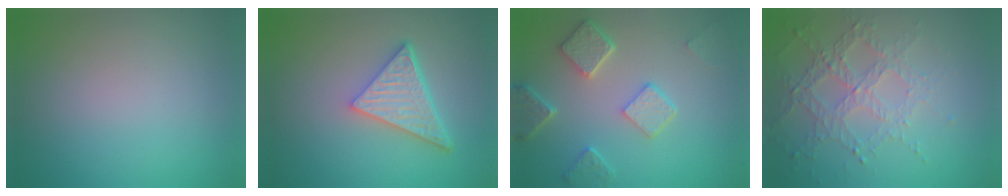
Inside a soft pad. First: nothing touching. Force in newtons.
{"total": 5.5, "press": 4.1, "slide": 3.7}
{"total": 4.7, "press": 3.7, "slide": 2.9}
{"total": 4.3, "press": 3.1, "slide": 2.9}